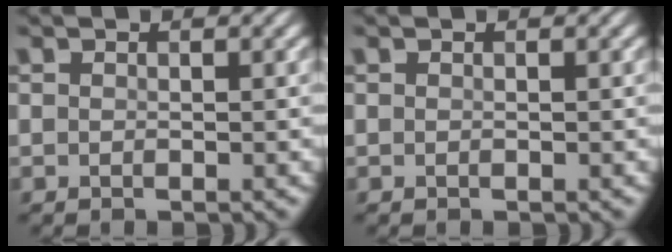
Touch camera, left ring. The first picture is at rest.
{"total": 0.0}